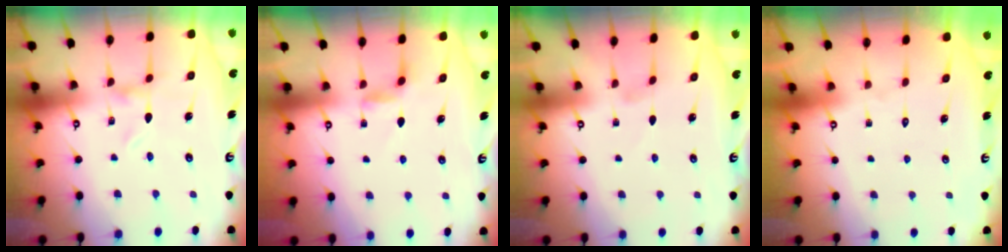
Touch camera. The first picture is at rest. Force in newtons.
{"total": 3.1, "press": 3.1, "slide": 0.5}
{"total": 0.0}
{"total": 1.7, "press": 1.7, "slide": 0.1}